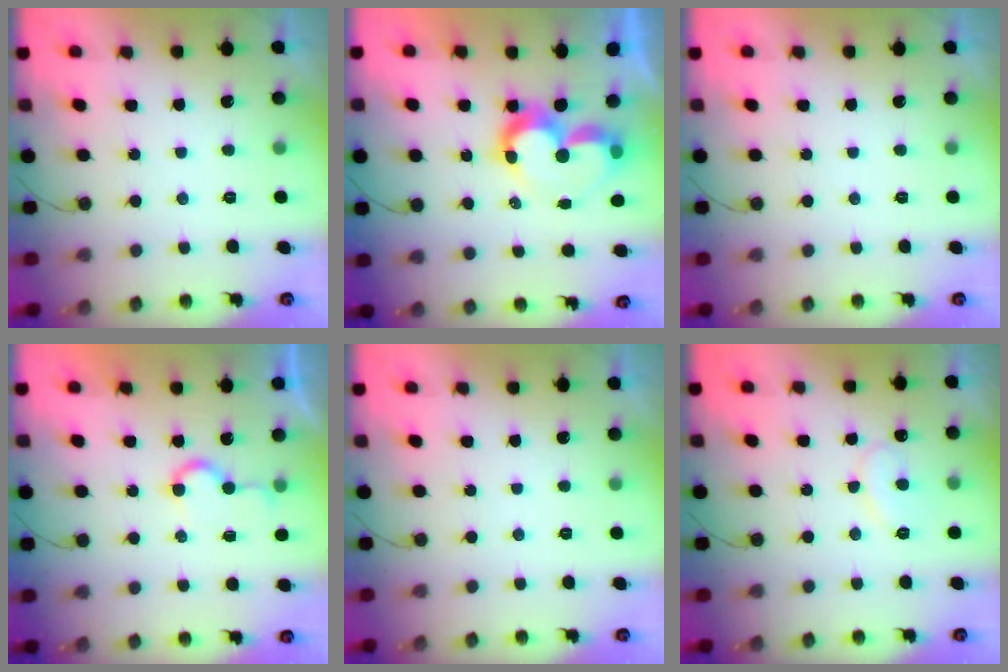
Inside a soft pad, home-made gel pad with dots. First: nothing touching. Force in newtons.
{"total": 10.0, "press": 10.0, "slide": 0.8}
{"total": 0.0}
{"total": 5.1, "press": 5.0, "slide": 0.5}
{"total": 0.0}
{"total": 8.8, "press": 8.8, "slide": 0.7}